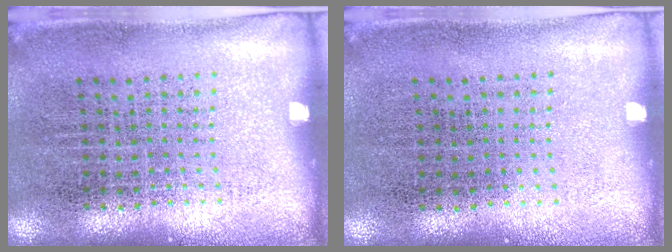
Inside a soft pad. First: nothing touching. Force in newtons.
{"total": 0.0}